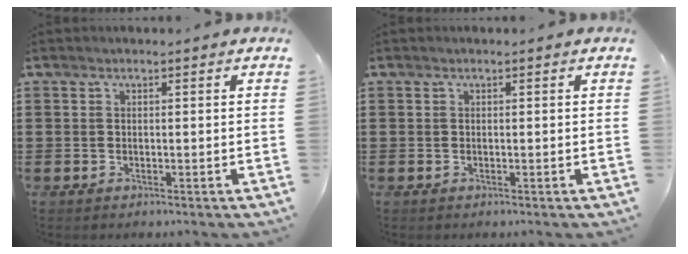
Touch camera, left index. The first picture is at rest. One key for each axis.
{"total": 0.0}